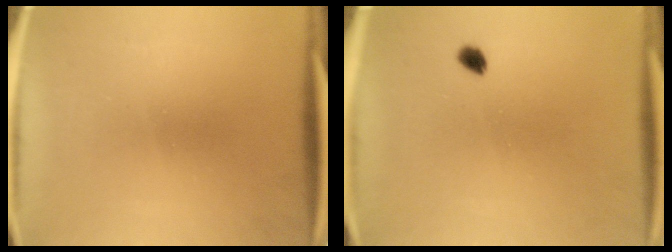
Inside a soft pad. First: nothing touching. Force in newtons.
{"total": 1.7}